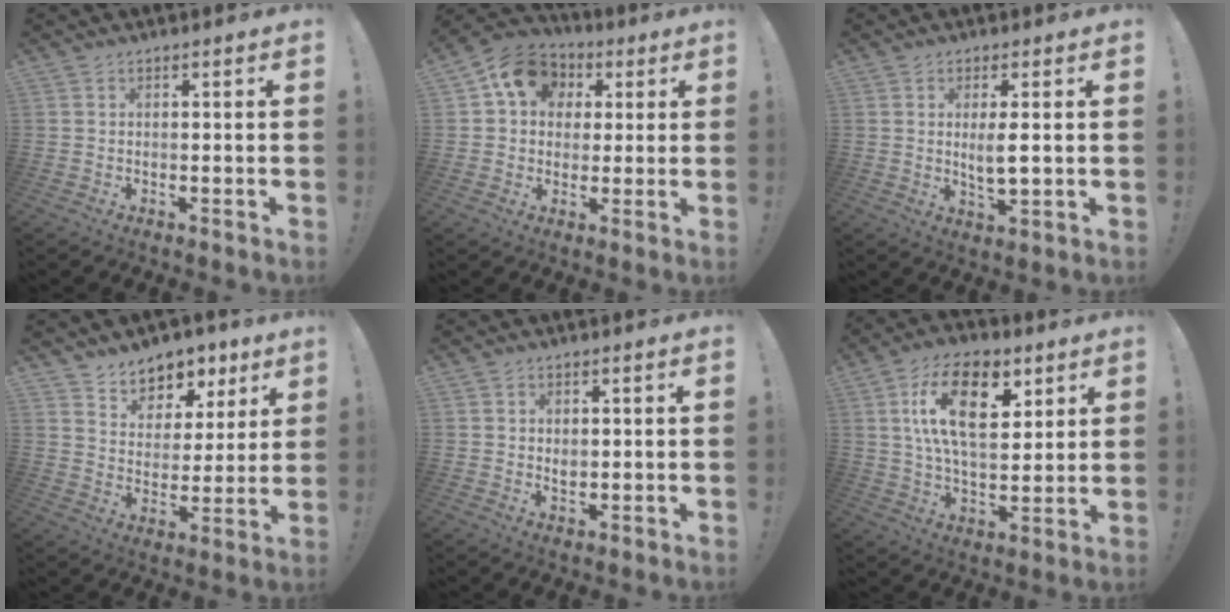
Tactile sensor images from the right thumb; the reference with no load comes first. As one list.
[{"total": 11.8, "force": [3.7, 9.7, 5.5], "torque": [-0.073, -0.007, 0.073]}, {"total": 5.2, "force": [0.8, 1.6, 4.9], "torque": [-0.082, -0.012, 0.009]}, {"total": 8.4, "force": [6.3, 5.4, 1.2], "torque": [-0.017, -0.058, 0.121]}, {"total": 2.0, "force": [0.5, 1.7, 0.9], "torque": [-0.009, 0.001, 0.006]}, {"total": 19.5, "force": [7.5, 10.6, 14.6], "torque": [-0.240, -0.019, 0.125]}]